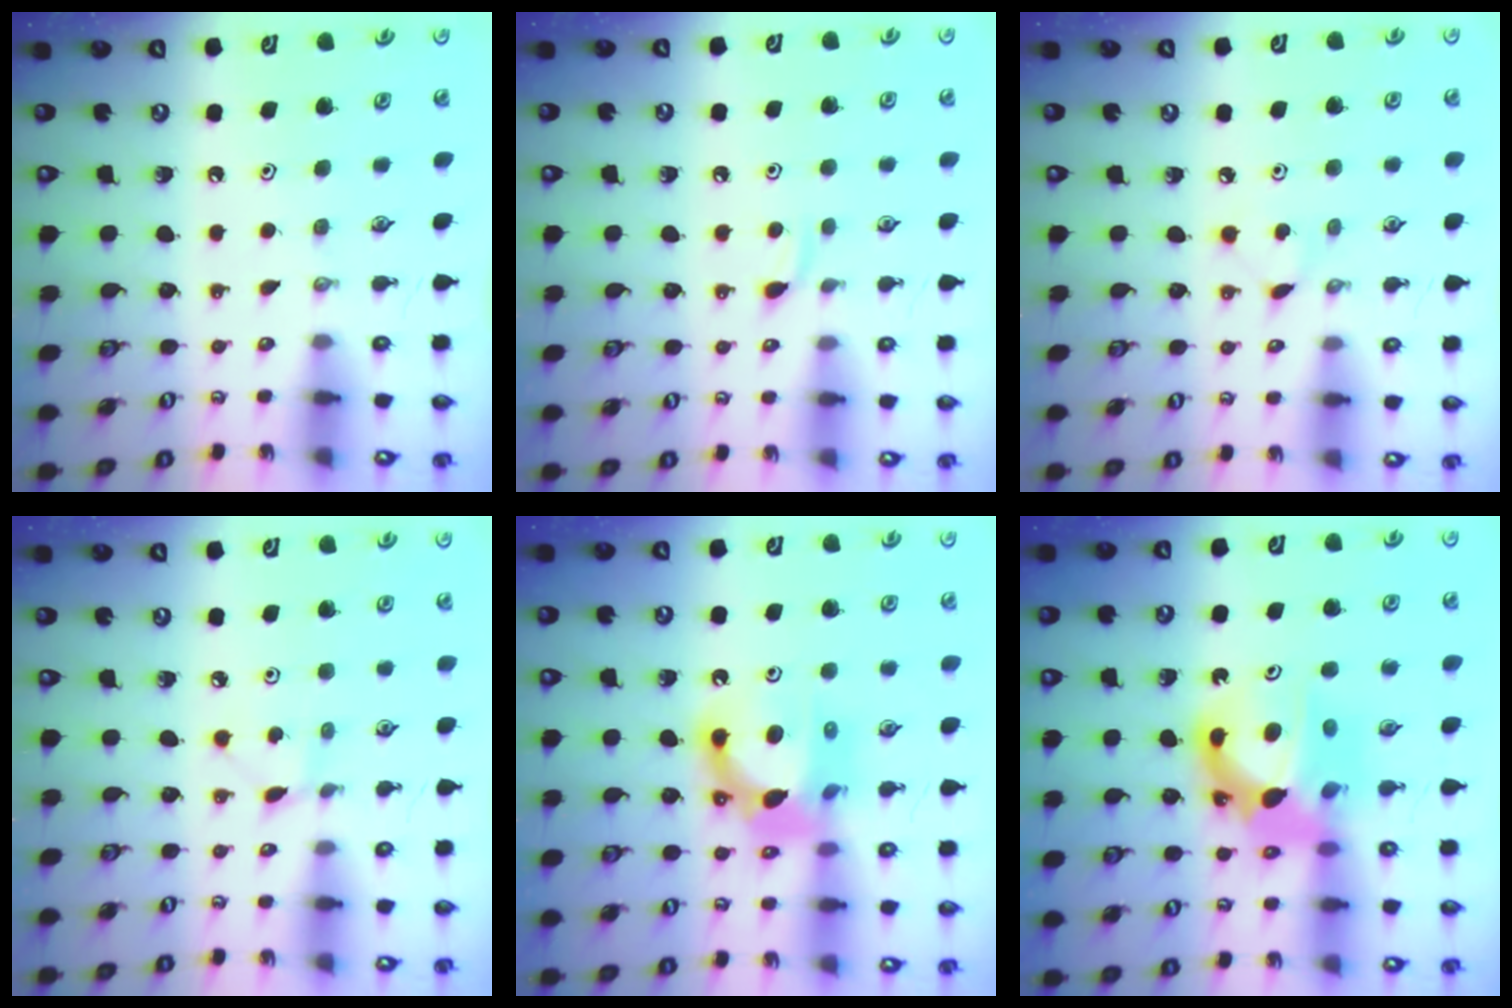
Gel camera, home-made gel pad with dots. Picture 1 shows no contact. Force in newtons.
{"total": 4.4, "press": 4.3, "slide": 0.6}
{"total": 2.8, "press": 2.8, "slide": 0.4}
{"total": 2.8, "press": 2.8, "slide": 0.3}
{"total": 12.4, "press": 12.3, "slide": 1.8}
{"total": 12.0, "press": 11.9, "slide": 1.0}